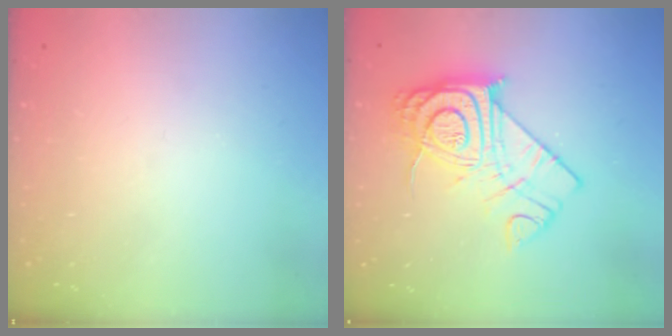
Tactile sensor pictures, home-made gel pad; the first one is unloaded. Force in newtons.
{"total": 19.5, "press": 19.4, "slide": 1.6}